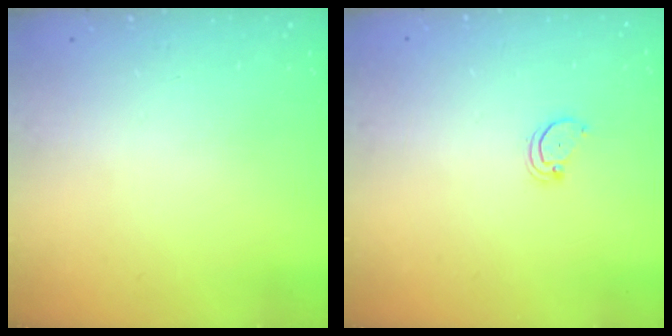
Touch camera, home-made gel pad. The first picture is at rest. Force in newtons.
{"total": 1.4, "press": 1.3, "slide": 0.1}